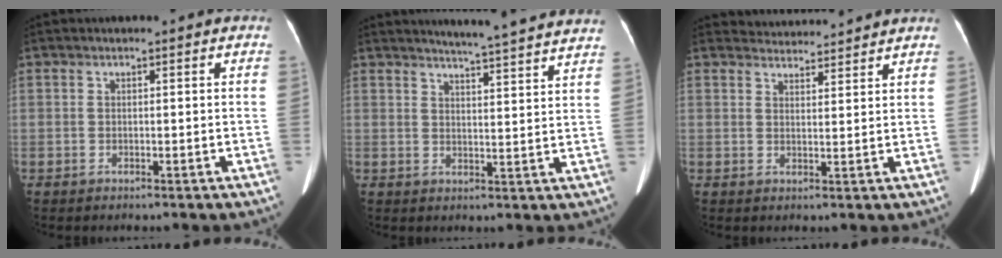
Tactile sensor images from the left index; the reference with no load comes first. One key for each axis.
{"total": 15.1, "fx": 14.2, "fy": 0.0, "fz": 5.2, "tx": -0.073, "ty": -0.023, "tz": 0.166}
{"total": 5.1, "fx": 5.1, "fy": 0.5, "fz": -0.3, "tx": -0.002, "ty": 0.021, "tz": 0.072}